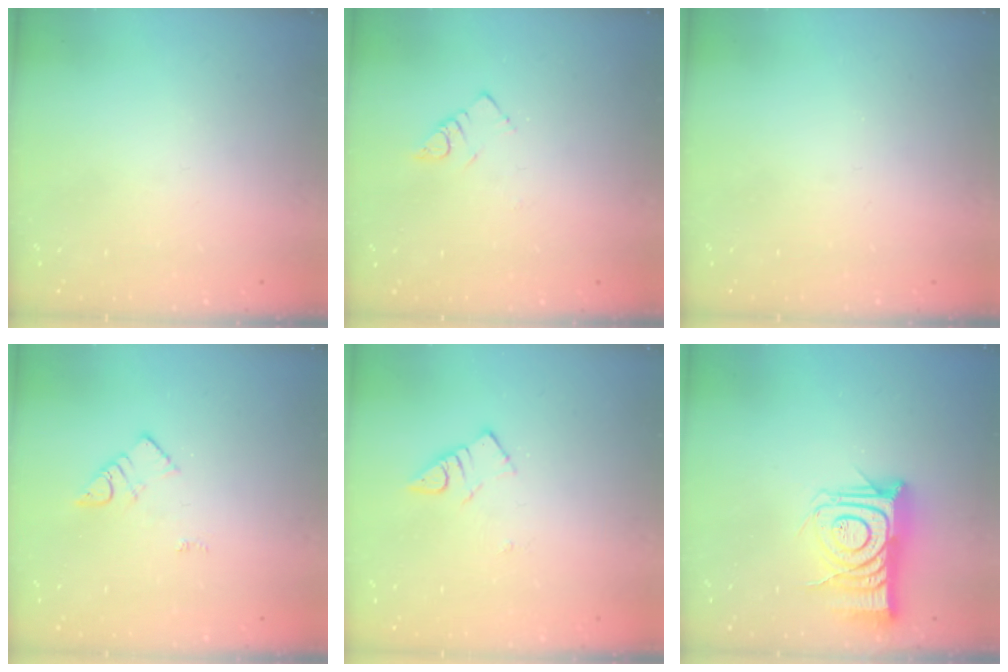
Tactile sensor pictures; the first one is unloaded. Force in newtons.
{"total": 3.4, "press": 3.3, "slide": 0.6}
{"total": 0.0}
{"total": 3.6, "press": 3.6, "slide": 0.4}
{"total": 2.8, "press": 2.7, "slide": 0.3}
{"total": 14.6, "press": 14.6, "slide": 1.0}